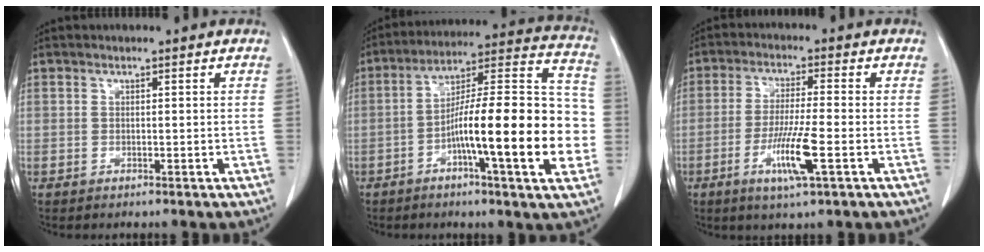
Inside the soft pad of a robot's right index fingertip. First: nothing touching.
{"total": 20.8, "force": [-4.8, 2.6, 20.1], "torque": [-0.269, 0.022, -0.074]}
{"total": 8.1, "force": [-3.1, 0.1, 7.5], "torque": [-0.146, -0.015, -0.057]}